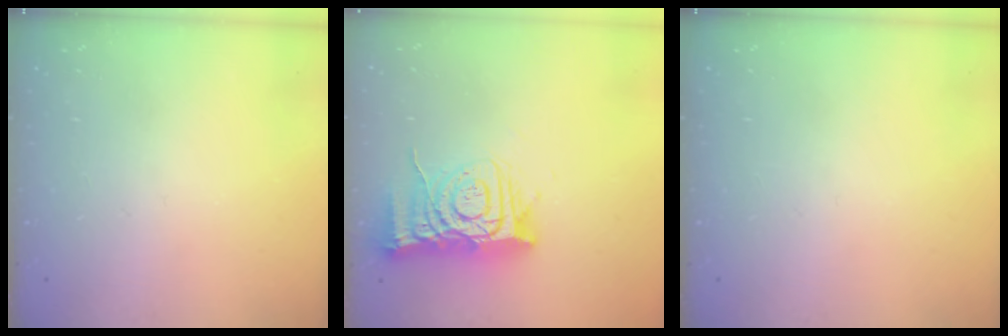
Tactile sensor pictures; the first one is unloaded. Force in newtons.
{"total": 12.6, "press": 12.6, "slide": 1.1}
{"total": 0.0}